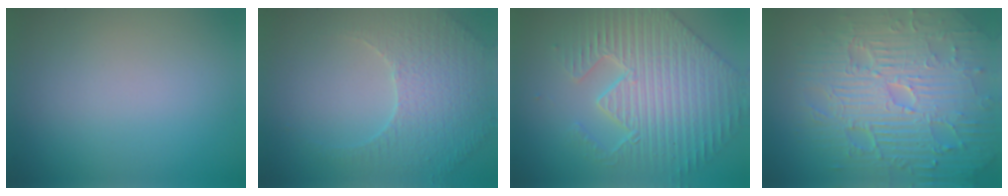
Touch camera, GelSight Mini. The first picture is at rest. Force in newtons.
{"total": 4.1, "press": 3.7, "slide": 1.9}
{"total": 6.6, "press": 5.7, "slide": 3.3}
{"total": 11.3, "press": 7.4, "slide": 8.6}